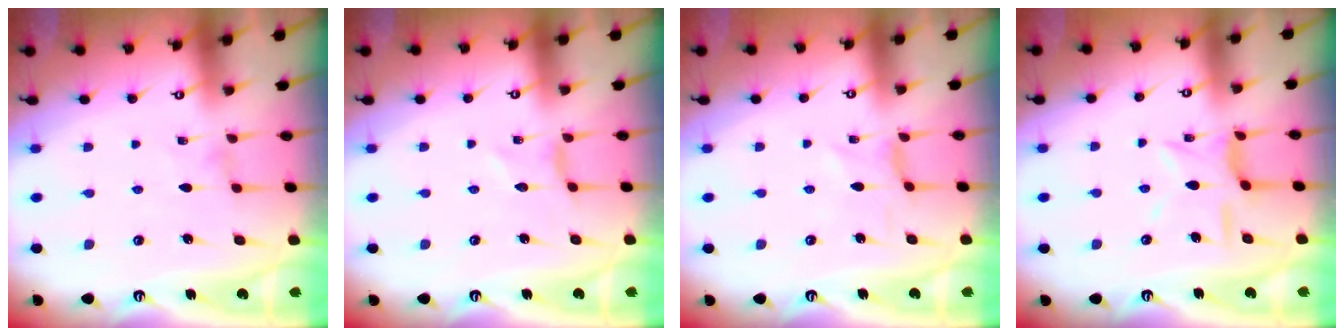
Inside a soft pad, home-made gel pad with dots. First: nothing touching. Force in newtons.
{"total": 0.0}
{"total": 0.0}
{"total": 7.7, "press": 7.7, "slide": 0.5}